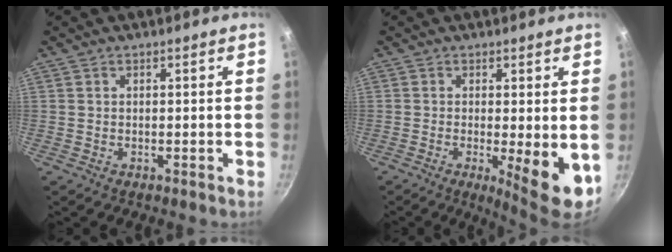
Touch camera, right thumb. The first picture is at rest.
{"total": 7.8, "force": [-1.2, 1.6, 7.5], "torque": [-0.099, -0.011, -0.008]}